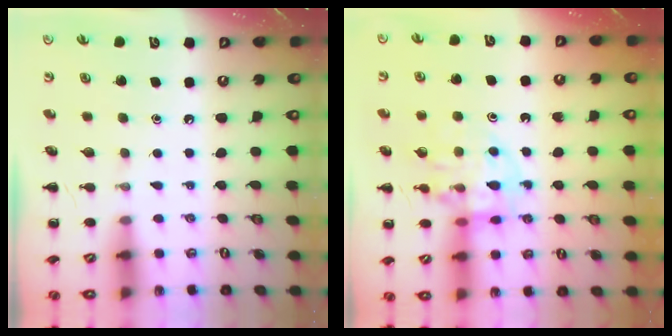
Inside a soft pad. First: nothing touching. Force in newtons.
{"total": 11.0, "press": 10.9, "slide": 1.8}